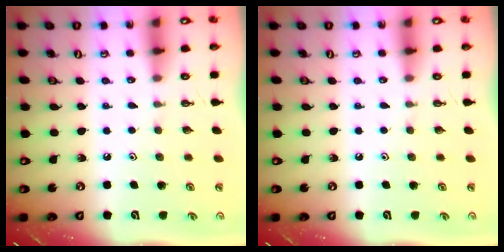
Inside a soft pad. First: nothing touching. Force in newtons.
{"total": 0.0}